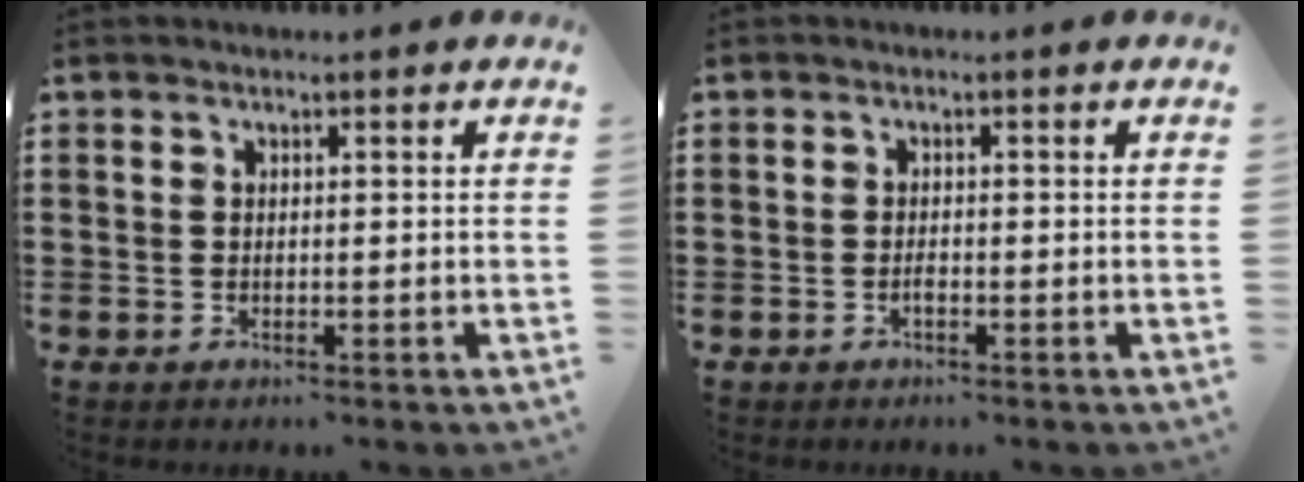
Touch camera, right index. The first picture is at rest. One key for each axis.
{"total": 1.0, "fx": -0.7, "fy": 0.3, "fz": 0.5, "tx": -0.013, "ty": -0.004, "tz": -0.013}